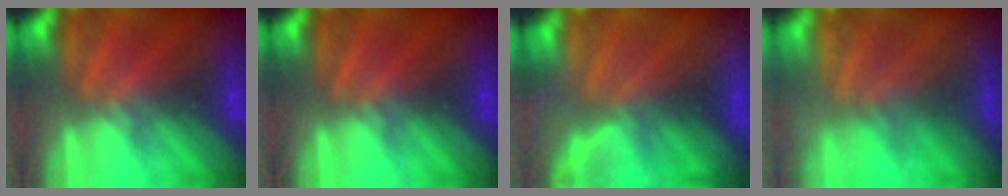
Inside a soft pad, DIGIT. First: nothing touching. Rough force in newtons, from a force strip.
{"total": 0.0}
{"total": 5.3}
{"total": 2.2}